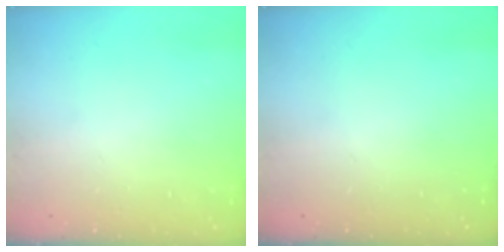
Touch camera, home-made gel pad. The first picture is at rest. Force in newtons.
{"total": 0.0}